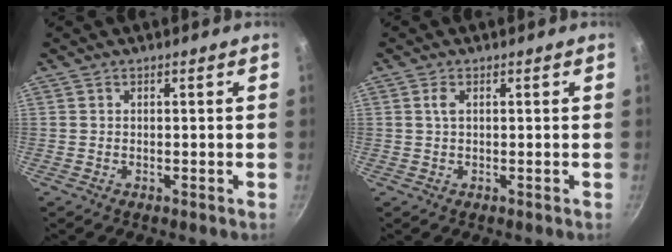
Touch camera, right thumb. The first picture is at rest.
{"total": 1.3, "force": [0.2, 0.5, 1.1], "torque": [-0.027, 0.001, 0.005]}